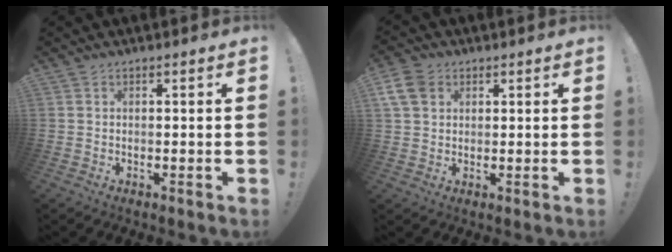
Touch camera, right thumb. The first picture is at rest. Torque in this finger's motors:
{"motor_torque": [0.00, 0.01, 0.01, 0.00, 0.00]}